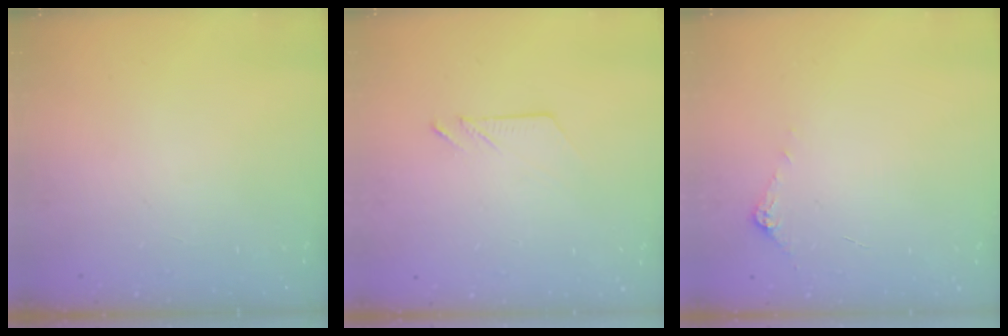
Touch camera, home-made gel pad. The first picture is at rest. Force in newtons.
{"total": 2.5, "press": 2.5, "slide": 0.4}
{"total": 5.4, "press": 5.4, "slide": 0.5}